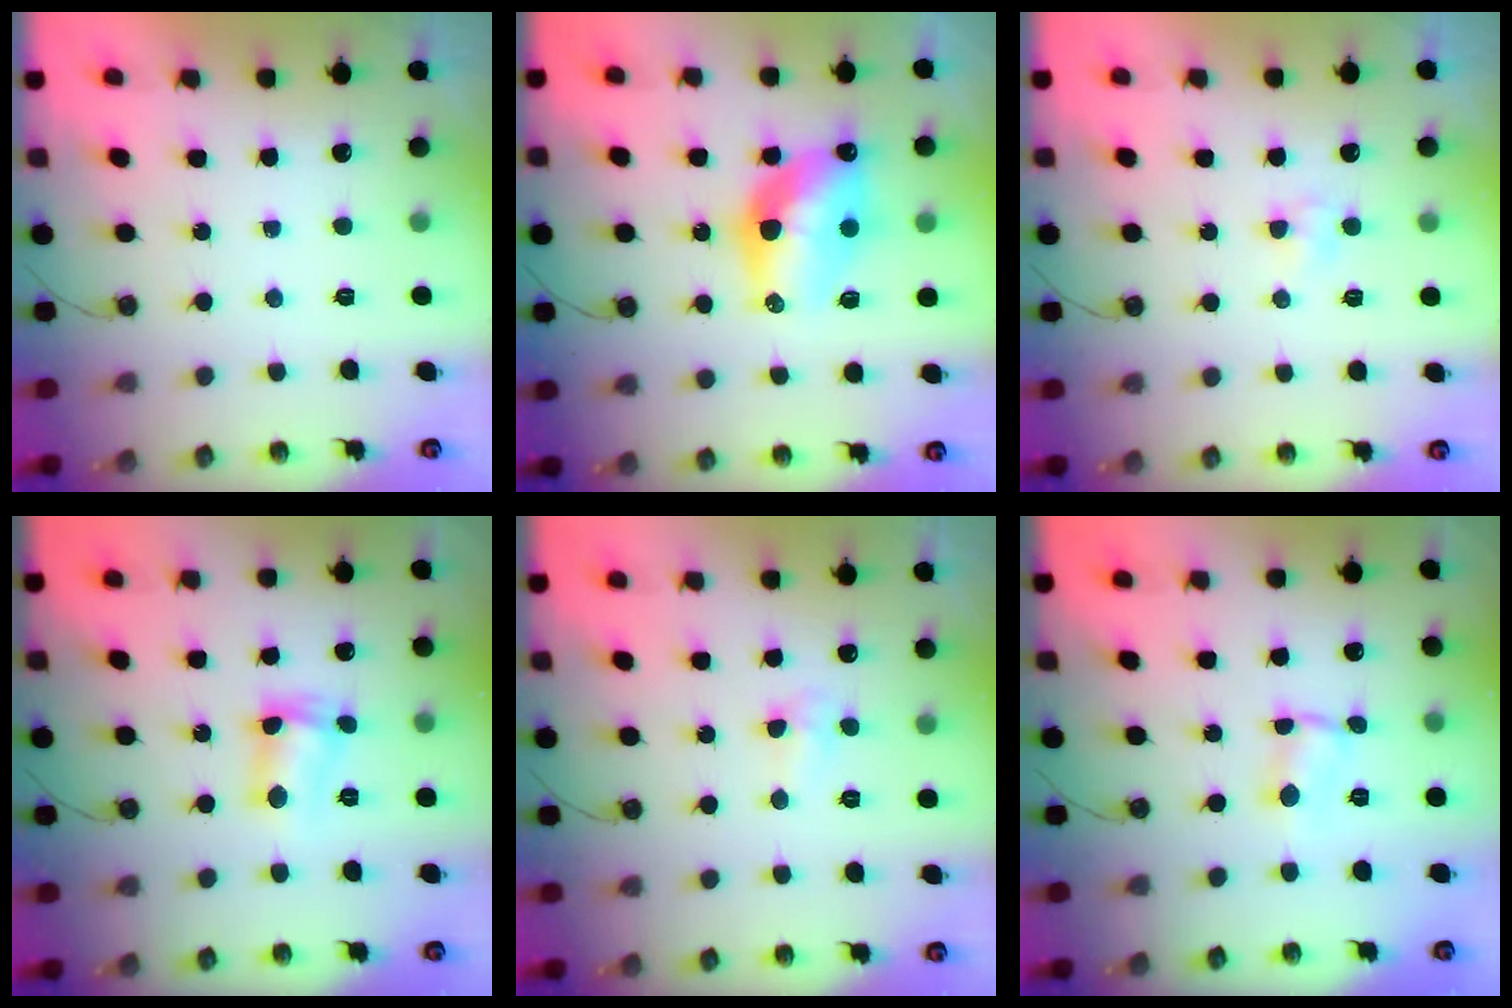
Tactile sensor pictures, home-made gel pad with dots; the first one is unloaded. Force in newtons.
{"total": 12.3, "press": 12.3, "slide": 1.1}
{"total": 3.1, "press": 3.0, "slide": 0.4}
{"total": 6.5, "press": 6.1, "slide": 2.3}
{"total": 3.3, "press": 3.2, "slide": 0.7}
{"total": 1.0, "press": 1.0, "slide": 0.2}